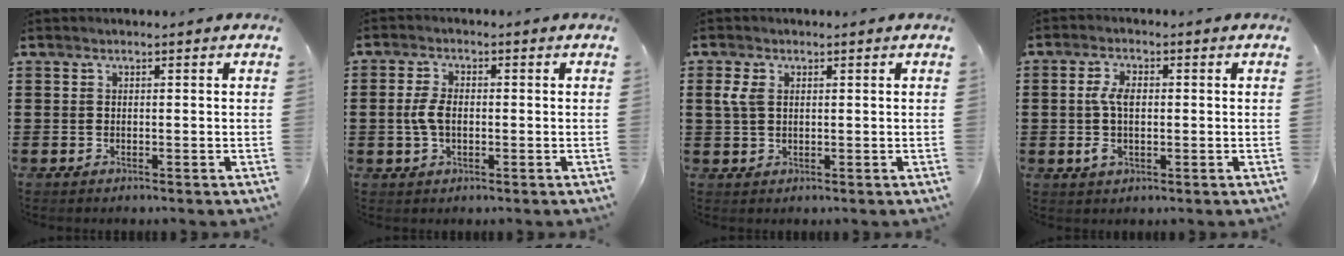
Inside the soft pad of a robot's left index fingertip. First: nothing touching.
{"total": 4.1, "force": [-0.2, 2.3, 3.3], "torque": [-0.079, 0.001, -0.007]}
{"total": 3.0, "force": [0.8, 1.9, 2.2], "torque": [-0.065, 0.003, 0.010]}
{"total": 5.0, "force": [-0.1, 2.6, 4.3], "torque": [-0.095, 0.002, -0.007]}